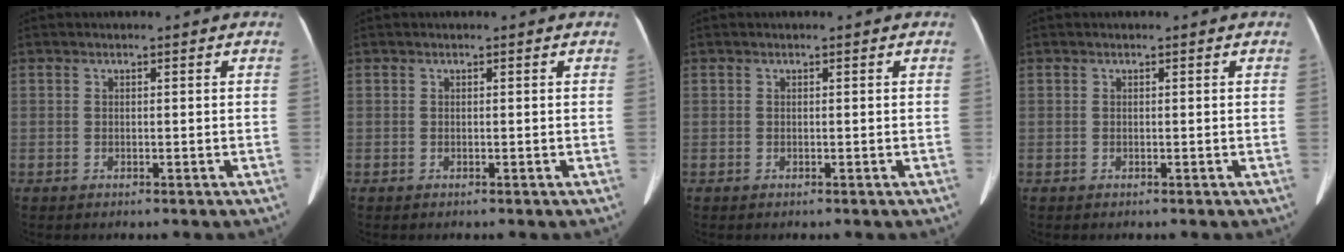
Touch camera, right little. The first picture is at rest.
{"total": 0.0}
{"total": 0.0}
{"total": 0.0}